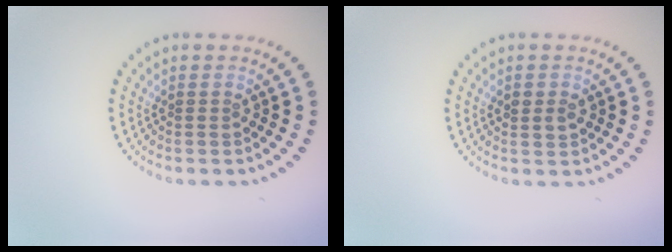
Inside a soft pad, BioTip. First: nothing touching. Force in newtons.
{"total": 1.5, "press": 1.5, "slide": 0.1}